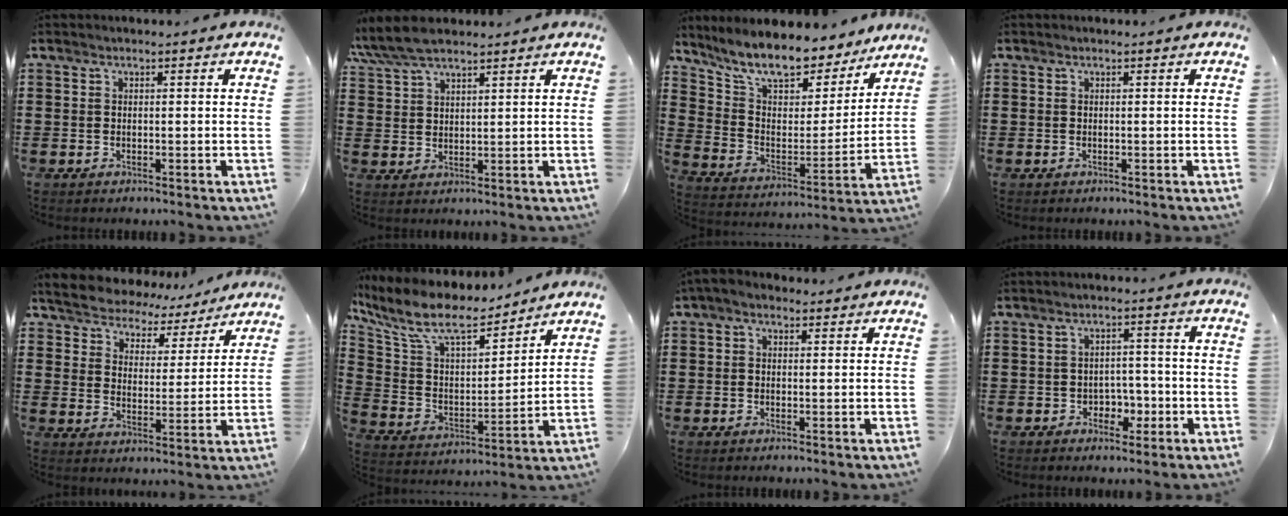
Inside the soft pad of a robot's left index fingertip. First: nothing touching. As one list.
[{"total": 5.9, "force": [4.8, 1.7, 3.0], "torque": [-0.071, -0.003, 0.091]}, {"total": 10.6, "force": [9.4, 2.4, 4.1], "torque": [-0.111, -0.069, 0.162]}, {"total": 0.0}, {"total": 5.1, "force": [5.0, 0.7, -0.4], "torque": [-0.024, -0.040, 0.085]}, {"total": 10.6, "force": [8.3, 3.1, 5.9], "torque": [-0.150, -0.044, 0.143]}, {"total": 1.6, "force": [0.7, 1.0, 1.0], "torque": [-0.020, 0.007, 0.013]}, {"total": 3.4, "force": [-1.6, 2.5, 1.6], "torque": [-0.030, 0.001, -0.037]}]